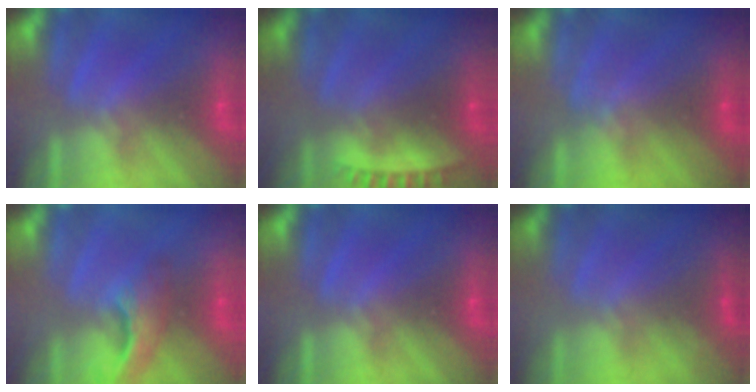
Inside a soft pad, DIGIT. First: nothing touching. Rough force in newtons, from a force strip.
{"total": 2.7}
{"total": 1.2}
{"total": 4.6}
{"total": 0.0}
{"total": 1.8}